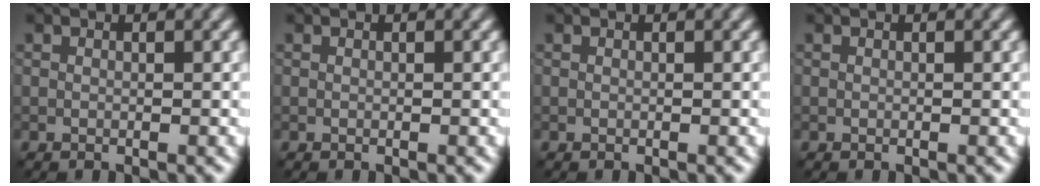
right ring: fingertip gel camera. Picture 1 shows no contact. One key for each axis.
{"total": 0.0}
{"total": 0.0}
{"total": 0.0}